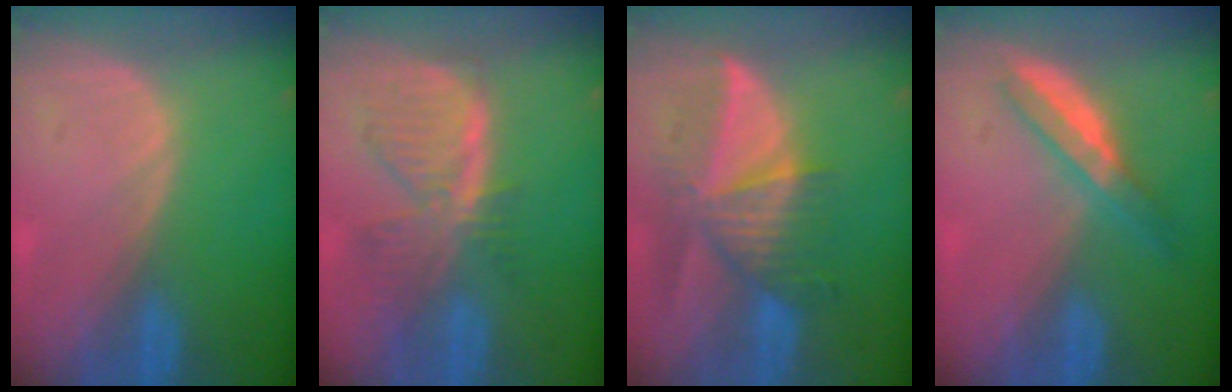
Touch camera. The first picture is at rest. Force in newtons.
{"total": 8.0, "press": 7.1, "slide": 3.8}
{"total": 9.1, "press": 8.3, "slide": 3.8}
{"total": 5.2, "press": 4.6, "slide": 2.4}